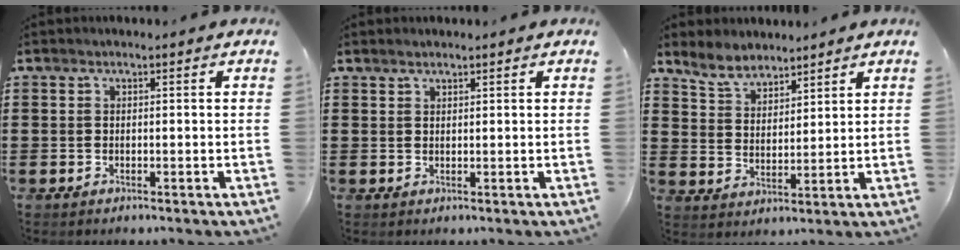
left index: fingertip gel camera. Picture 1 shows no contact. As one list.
[{"total": 1.0, "force": [0.9, 0.2, 0.2], "torque": [-0.005, 0.002, 0.017]}, {"total": 5.3, "force": [4.7, 2.0, 1.4], "torque": [-0.046, -0.006, 0.090]}]